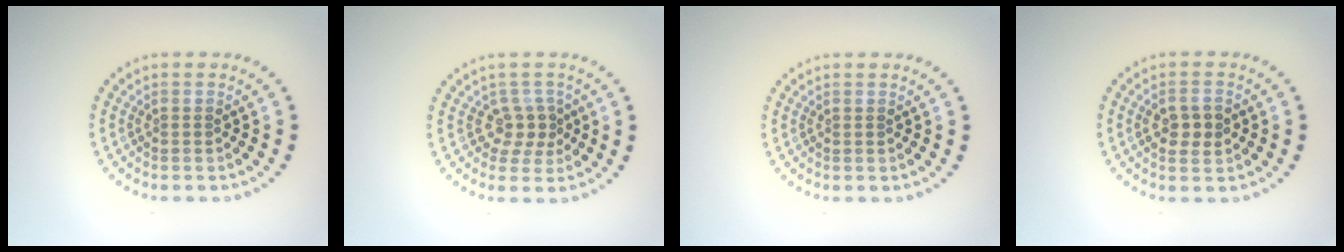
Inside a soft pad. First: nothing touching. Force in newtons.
{"total": 2.2, "press": 1.7, "slide": 1.4}
{"total": 0.0}
{"total": 2.6, "press": 2.6, "slide": 0.2}